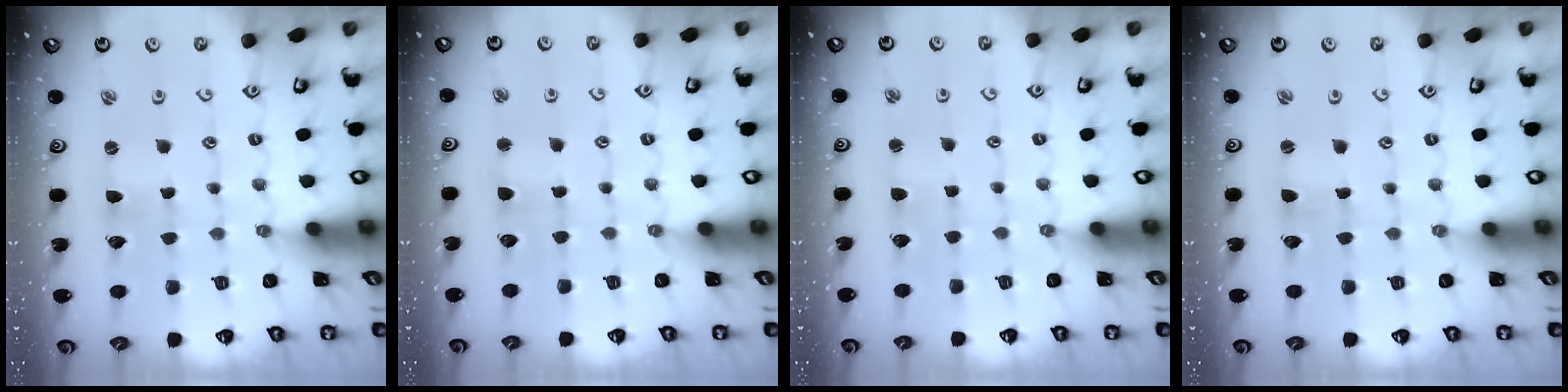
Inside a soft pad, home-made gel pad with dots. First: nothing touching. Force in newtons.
{"total": 2.5, "press": 2.4, "slide": 0.4}
{"total": 1.2, "press": 1.2, "slide": 0.2}
{"total": 0.9, "press": 0.9, "slide": 0.0}